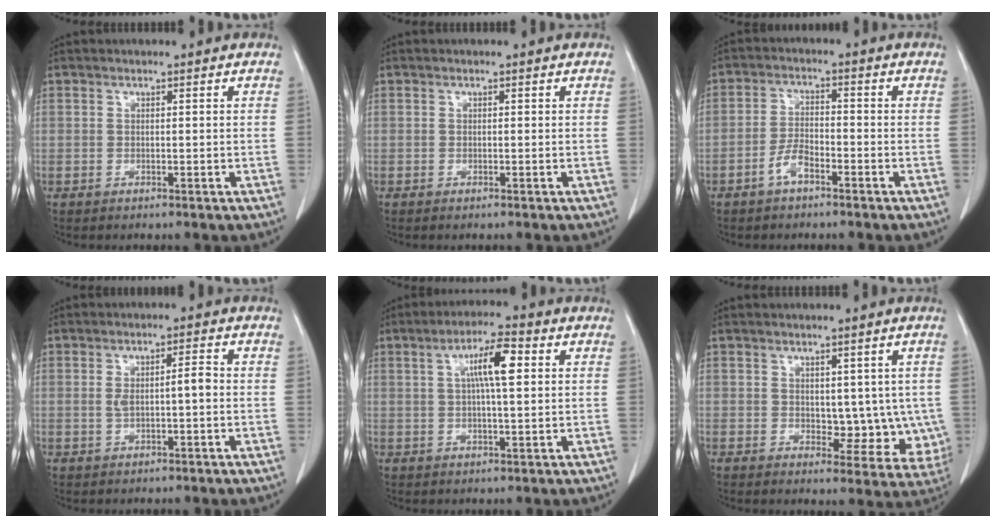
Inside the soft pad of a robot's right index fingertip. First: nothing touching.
{"total": 0.0}
{"total": 3.7, "force": [-2.3, 1.4, 2.5], "torque": [-0.051, 0.008, -0.044]}
{"total": 3.7, "force": [-0.1, 0.9, 3.6], "torque": [-0.069, 0.013, 0.003]}
{"total": 7.0, "force": [1.9, 0.9, 6.7], "torque": [-0.118, 0.013, 0.030]}
{"total": 7.2, "force": [0.5, 4.6, 5.5], "torque": [-0.045, -0.001, 0.019]}